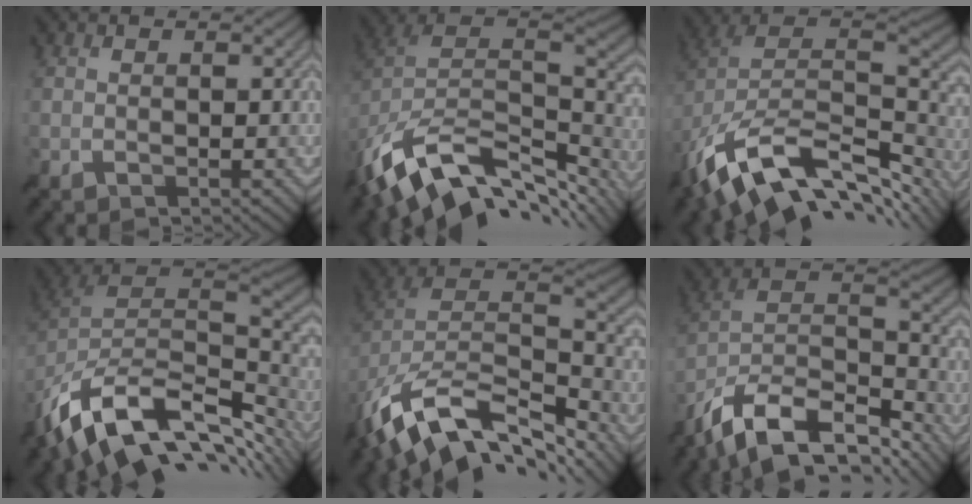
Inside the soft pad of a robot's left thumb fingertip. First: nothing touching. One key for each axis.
{"total": 14.6, "fx": -6.0, "fy": 9.2, "fz": 9.7, "tx": -0.225, "ty": -0.039, "tz": -0.088}
{"total": 15.5, "fx": -5.9, "fy": 9.3, "fz": 10.9, "tx": -0.239, "ty": -0.027, "tz": -0.091}
{"total": 14.7, "fx": -5.5, "fy": 9.3, "fz": 10.0, "tx": -0.223, "ty": -0.040, "tz": -0.081}
{"total": 15.0, "fx": -7.7, "fy": 8.8, "fz": 9.4, "tx": -0.222, "ty": -0.037, "tz": -0.117}
{"total": 15.1, "fx": -10.2, "fy": 6.8, "fz": 8.8, "tx": -0.232, "ty": -0.022, "tz": -0.161}